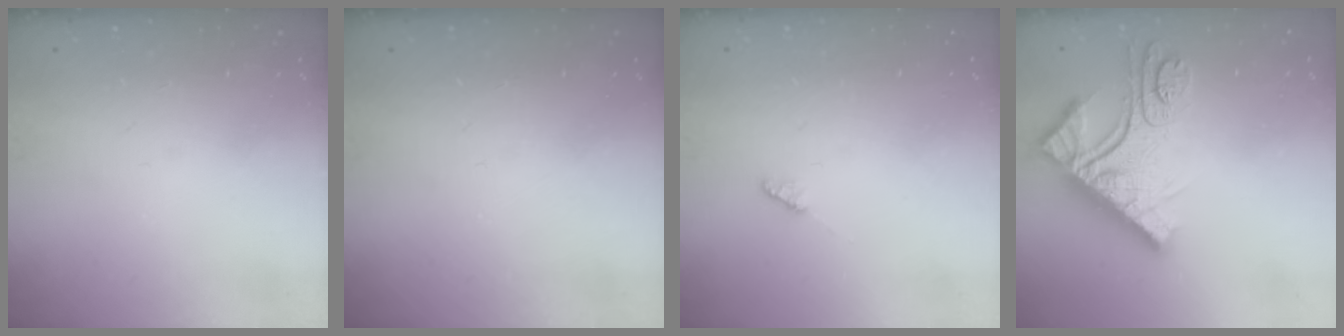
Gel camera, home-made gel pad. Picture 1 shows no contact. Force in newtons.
{"total": 0.0}
{"total": 2.2, "press": 2.2, "slide": 0.3}
{"total": 17.4, "press": 17.3, "slide": 1.8}